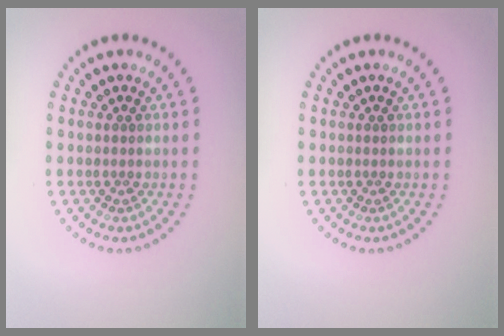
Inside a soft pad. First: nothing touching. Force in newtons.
{"total": 0.0}